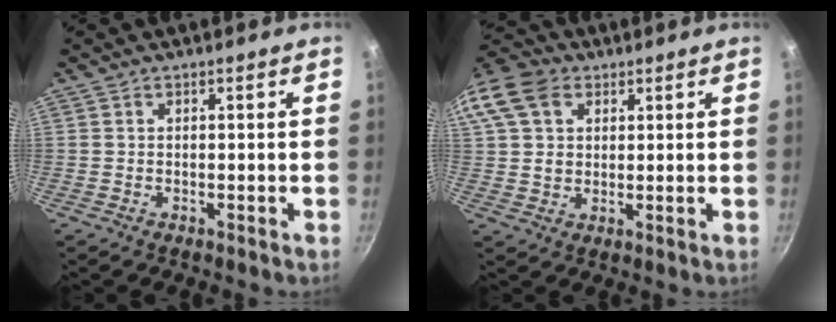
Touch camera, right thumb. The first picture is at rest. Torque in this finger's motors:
{"motor_torque": [0.46, 1.06, 0.47, 0.05, 0.13]}